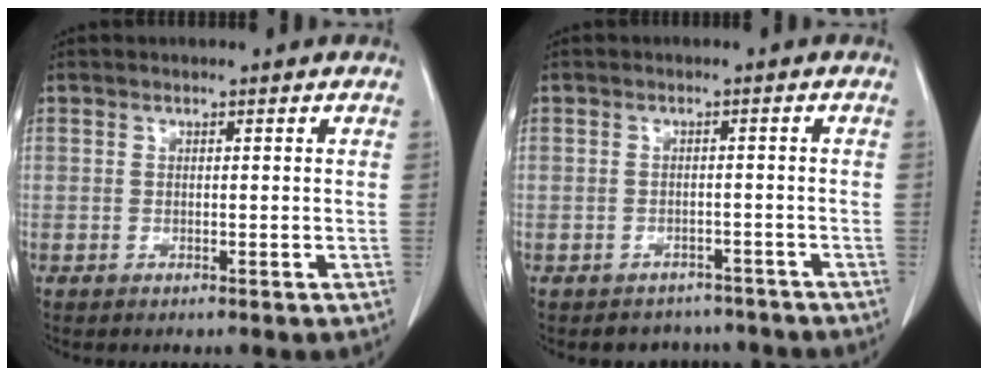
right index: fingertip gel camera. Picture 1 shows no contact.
{"total": 4.5, "force": [-3.7, 2.5, -0.5], "torque": [0.012, 0.017, -0.050]}